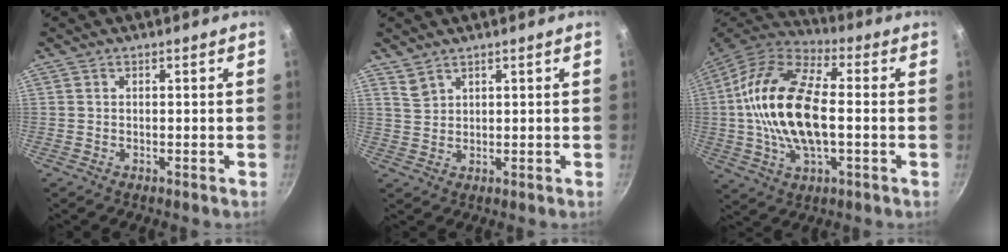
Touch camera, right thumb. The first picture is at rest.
{"total": 2.5, "force": [2.1, 1.2, 0.7], "torque": [-0.008, -0.003, 0.048]}
{"total": 20.2, "force": [-0.2, 9.9, 17.5], "torque": [-0.330, 0.031, -0.019]}